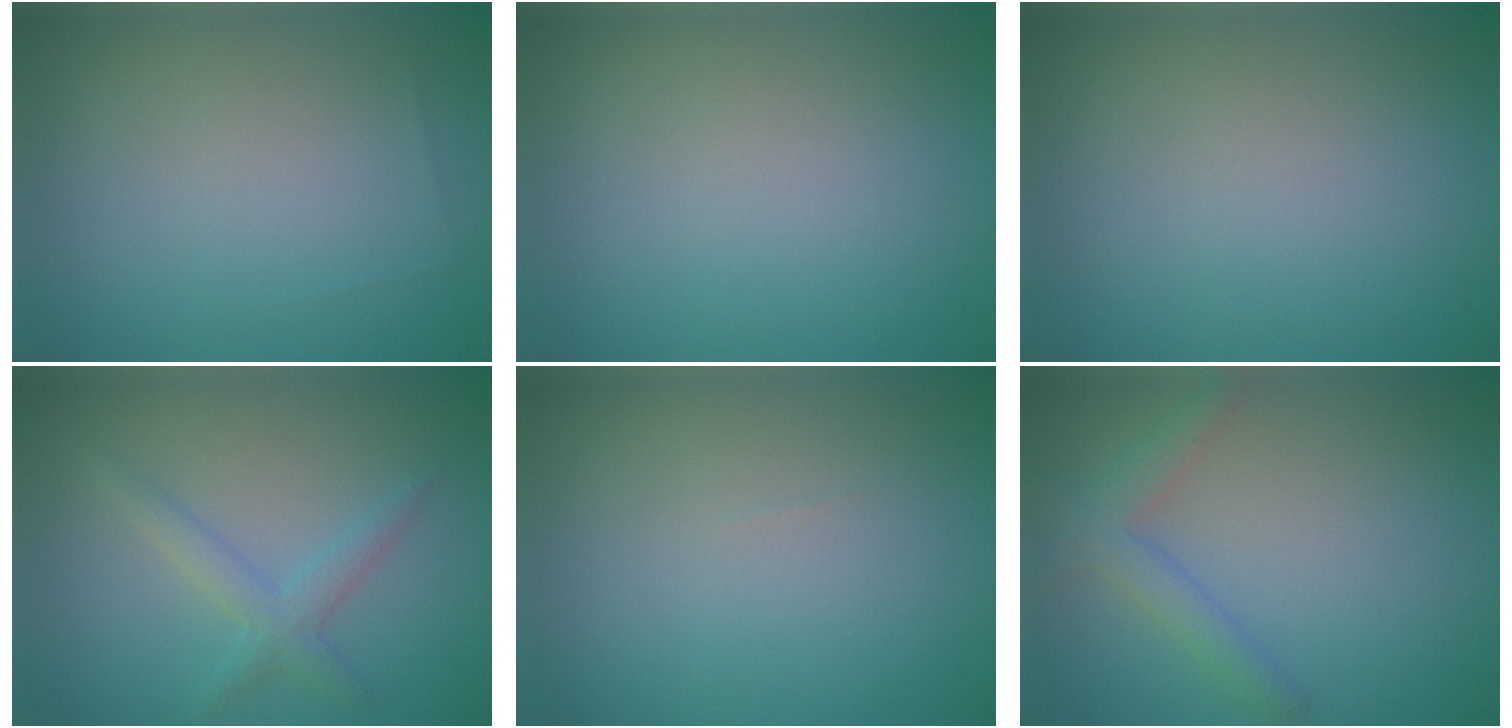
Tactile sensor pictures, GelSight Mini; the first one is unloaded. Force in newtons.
{"total": 0.0}
{"total": 0.0}
{"total": 2.2, "press": 2.2, "slide": 0.1}
{"total": 0.0}
{"total": 2.5, "press": 2.5, "slide": 0.3}